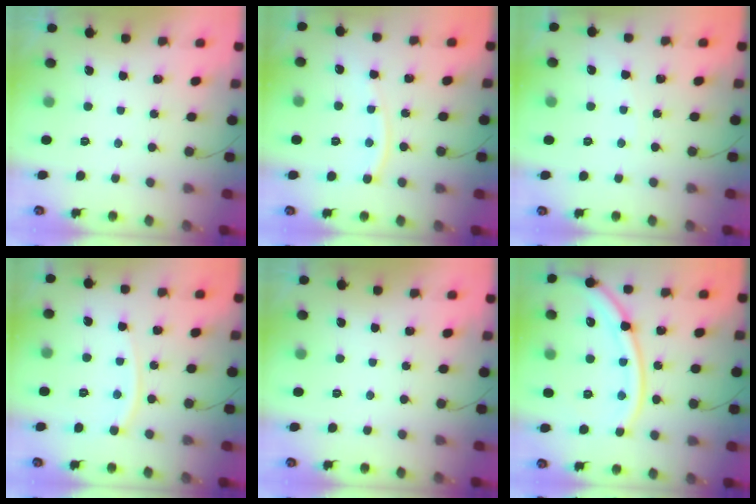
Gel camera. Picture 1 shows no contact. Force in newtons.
{"total": 8.6, "press": 8.5, "slide": 1.0}
{"total": 2.5, "press": 2.5, "slide": 0.3}
{"total": 8.4, "press": 8.3, "slide": 1.0}
{"total": 0.0}
{"total": 17.4, "press": 17.3, "slide": 1.3}